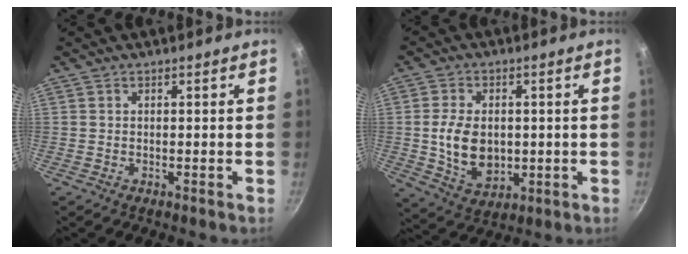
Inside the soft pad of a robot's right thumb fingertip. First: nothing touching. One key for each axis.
{"total": 10.5, "fx": 0.0, "fy": 7.3, "fz": 7.6, "tx": -0.123, "ty": -0.007, "tz": 0.011}